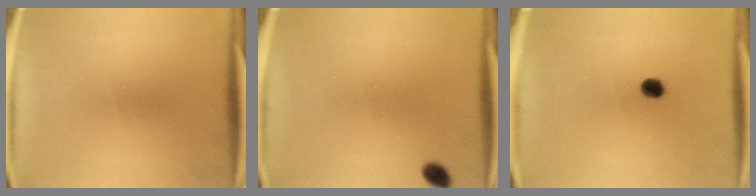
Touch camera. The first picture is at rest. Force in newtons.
{"total": 2.1}
{"total": 2.7}